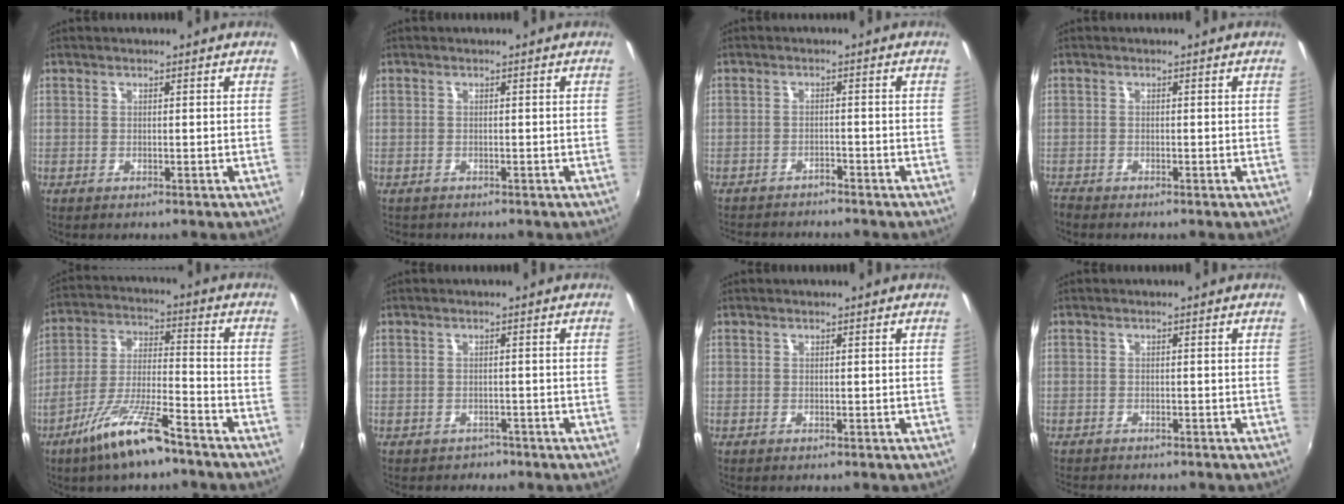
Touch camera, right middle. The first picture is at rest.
{"total": 1.0, "force": [-0.8, 0.6, 0.0], "torque": [-0.003, 0.002, -0.012]}
{"total": 5.7, "force": [-5.4, 1.0, 1.5], "torque": [-0.042, -0.009, -0.081]}
{"total": 1.5, "force": [-1.5, 0.2, 0.2], "torque": [-0.009, -0.009, -0.033]}
{"total": 12.8, "force": [-8.6, 2.2, 9.3], "torque": [-0.191, -0.017, -0.157]}
{"total": 2.2, "force": [-1.7, 1.4, 0.2], "torque": [-0.010, -0.004, -0.022]}
{"total": 0.0}
{"total": 2.9, "force": [-2.7, 0.6, 0.9], "torque": [-0.025, -0.011, -0.043]}